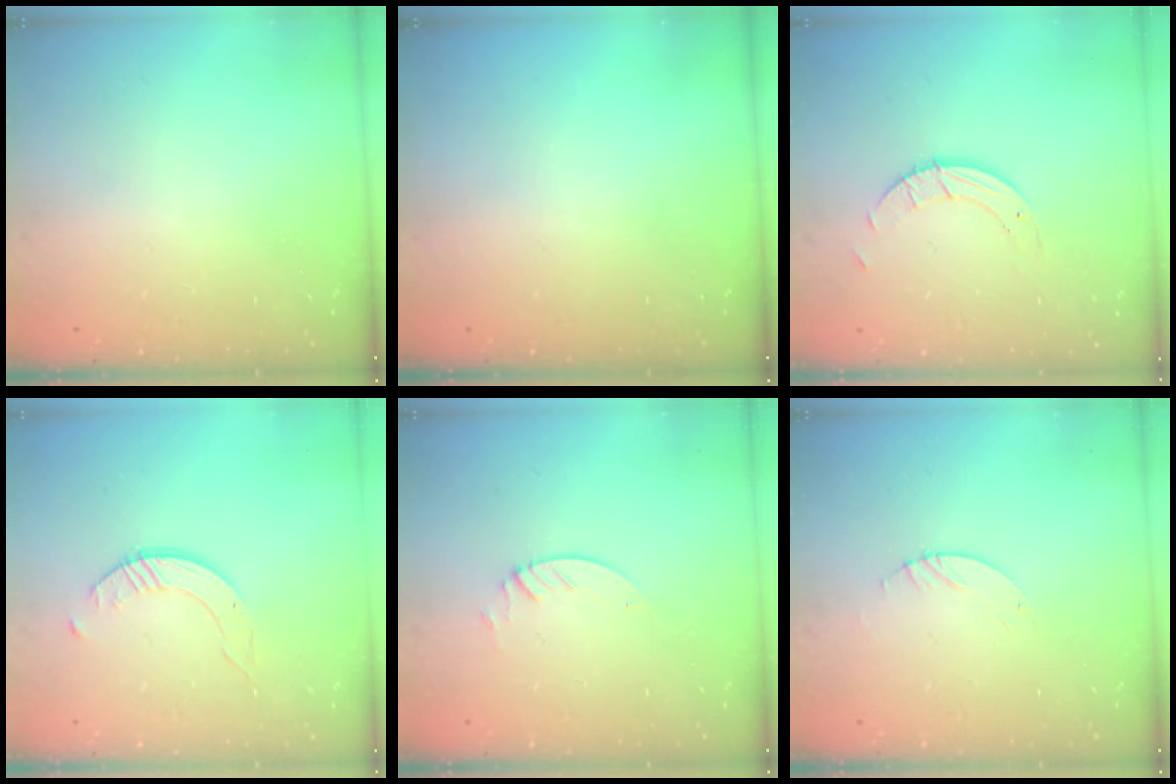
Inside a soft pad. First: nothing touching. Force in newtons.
{"total": 0.0}
{"total": 4.3, "press": 4.3, "slide": 0.3}
{"total": 2.4, "press": 2.4, "slide": 0.3}
{"total": 2.1, "press": 2.1, "slide": 0.2}
{"total": 0.9, "press": 0.8, "slide": 0.2}